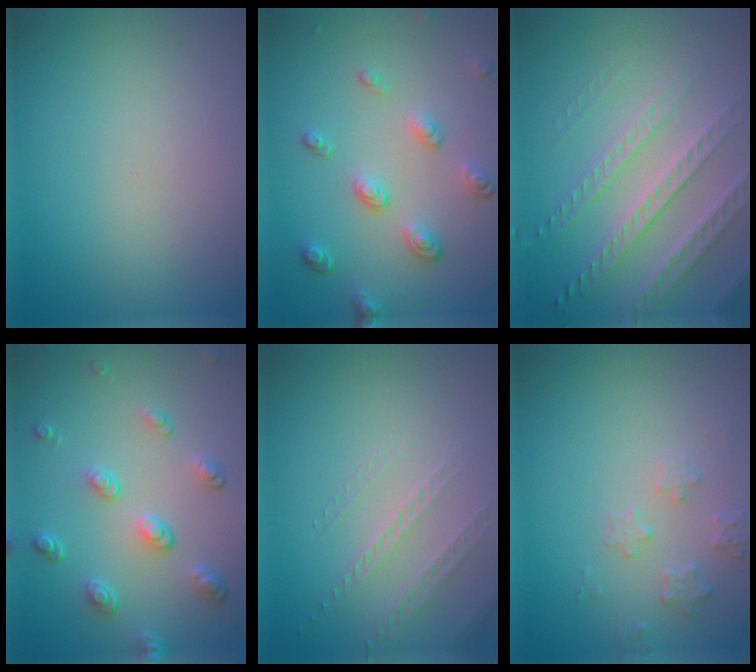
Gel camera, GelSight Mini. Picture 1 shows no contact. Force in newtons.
{"total": 3.3, "press": 2.6, "slide": 2.0}
{"total": 4.6, "press": 3.9, "slide": 2.5}
{"total": 3.6, "press": 2.9, "slide": 2.1}
{"total": 1.4, "press": 1.0, "slide": 0.9}
{"total": 1.9, "press": 1.8, "slide": 0.2}